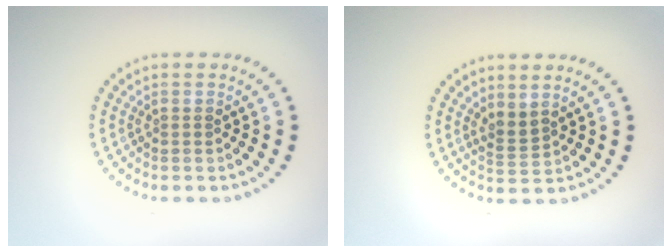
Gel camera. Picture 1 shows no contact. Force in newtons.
{"total": 1.8, "press": 1.3, "slide": 1.3}